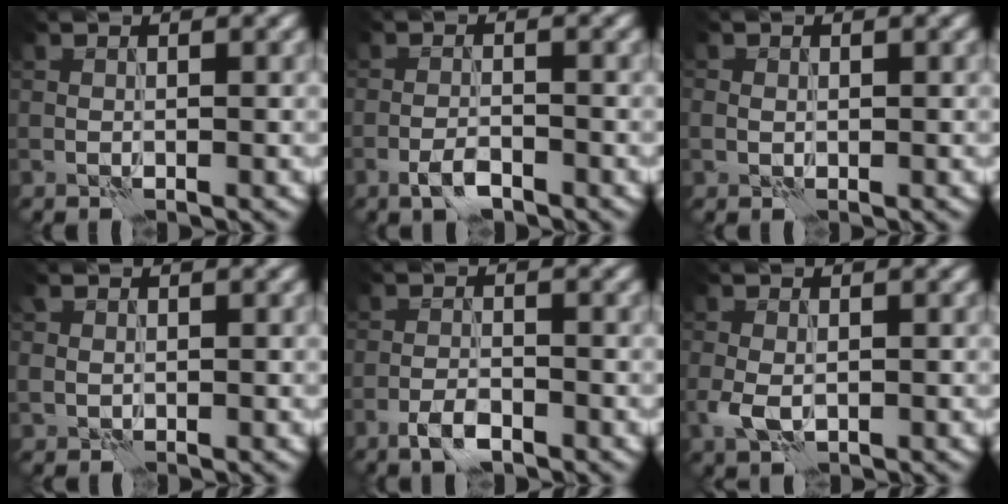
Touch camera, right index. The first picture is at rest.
{"total": 2.0, "force": [-1.4, 0.7, 1.3], "torque": [-0.028, 0.001, -0.030]}
{"total": 0.9, "force": [0.2, 0.8, 0.2], "torque": [-0.003, -0.003, 0.003]}
{"total": 1.4, "force": [0.4, 1.3, 0.3], "torque": [-0.007, -0.001, 0.009]}
{"total": 2.4, "force": [-1.6, 1.0, 1.5], "torque": [-0.031, 0.001, -0.037]}
{"total": 2.3, "force": [-0.4, 1.6, 1.6], "torque": [-0.040, -0.007, -0.009]}